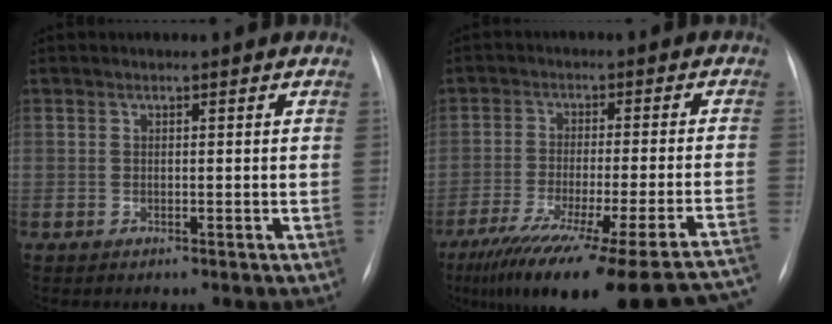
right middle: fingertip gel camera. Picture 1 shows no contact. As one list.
[{"total": 30.3, "force": [-25.0, 1.3, 17.0], "torque": [-0.189, -0.053, -0.336]}]